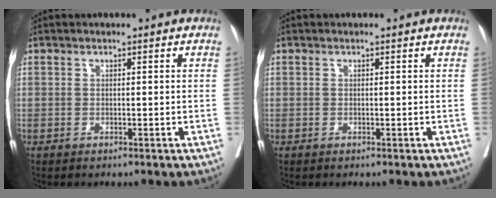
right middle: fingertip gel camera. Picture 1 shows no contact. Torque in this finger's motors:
{"motor_torque": [0.00, 0.00, -0.02, -0.01]}